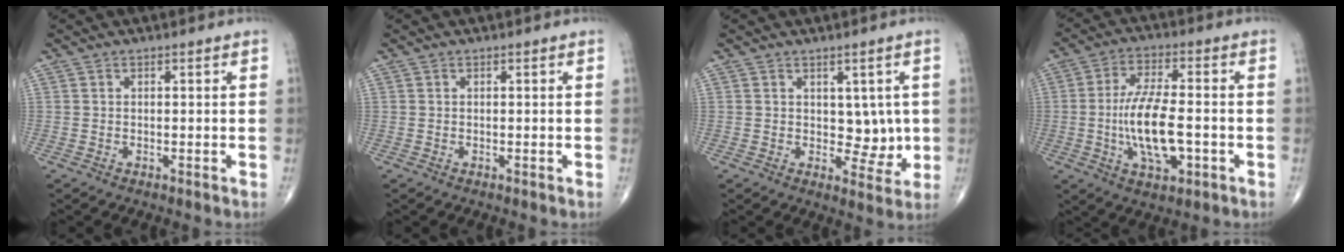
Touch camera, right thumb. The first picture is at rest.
{"total": 0.0}
{"total": 5.4, "force": [0.6, 3.7, 3.9], "torque": [-0.014, -0.012, 0.014]}
{"total": 12.4, "force": [-2.2, 5.0, 11.1], "torque": [-0.206, 0.009, -0.039]}